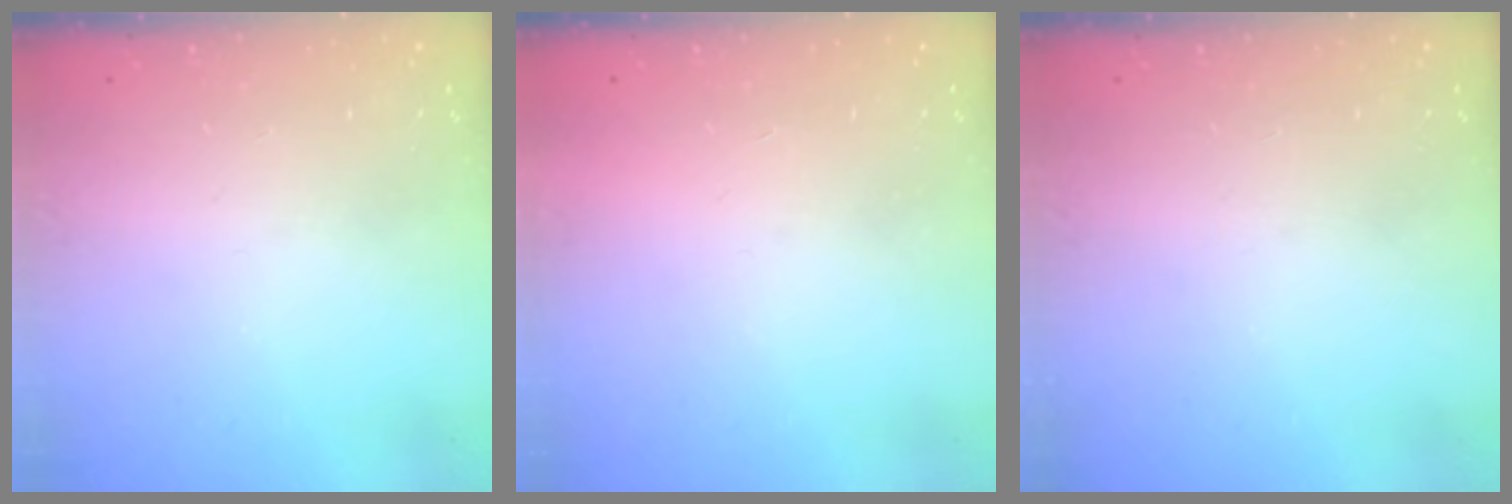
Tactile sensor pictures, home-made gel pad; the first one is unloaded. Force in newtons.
{"total": 1.6, "press": 1.6, "slide": 0.1}
{"total": 0.0}